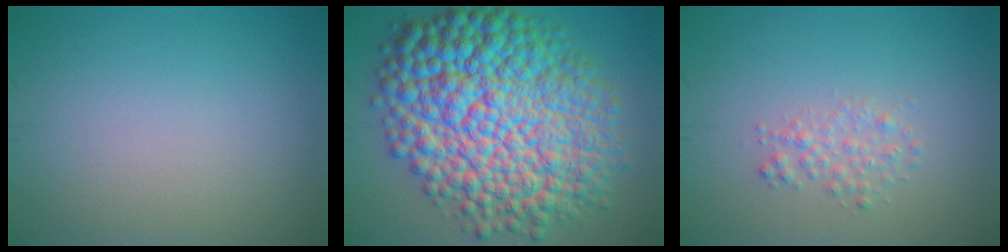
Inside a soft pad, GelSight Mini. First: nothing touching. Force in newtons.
{"total": 16.5, "press": 16.5, "slide": 0.1}
{"total": 1.6, "press": 1.6, "slide": 0.1}